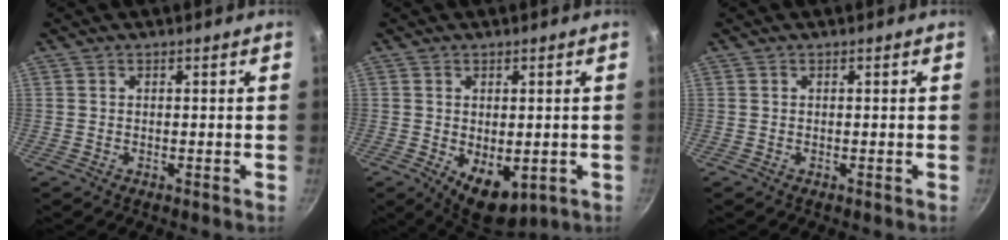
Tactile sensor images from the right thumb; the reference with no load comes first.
{"total": 7.9, "force": [-1.5, 4.8, 6.1], "torque": [-0.068, -0.013, -0.008]}
{"total": 0.0}